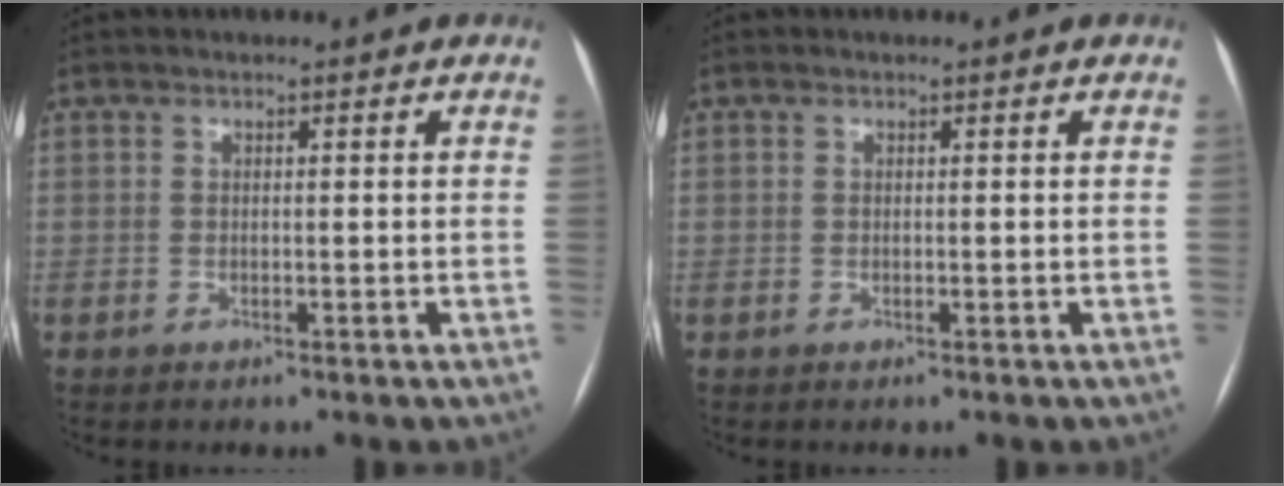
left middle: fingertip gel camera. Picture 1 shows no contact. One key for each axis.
{"total": 0.0}